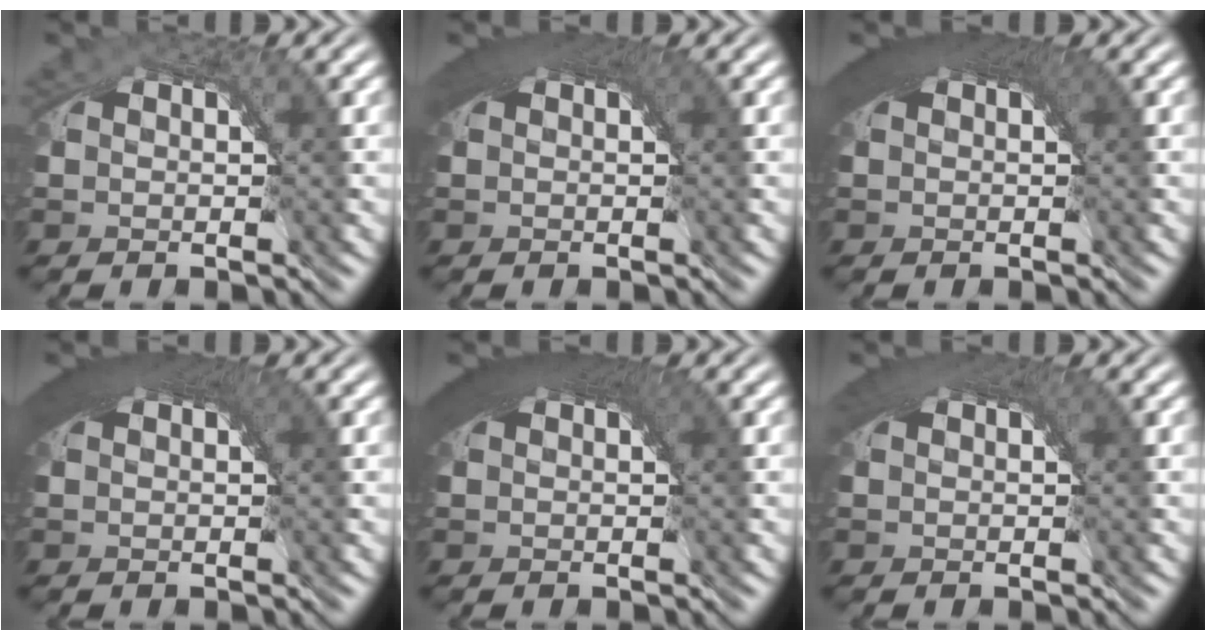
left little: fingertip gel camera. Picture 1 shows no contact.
{"total": 3.9, "force": [1.2, 1.3, 3.5], "torque": [-0.041, 0.008, 0.015]}
{"total": 5.0, "force": [1.6, 1.7, 4.4], "torque": [-0.052, 0.013, 0.019]}
{"total": 5.2, "force": [1.6, 1.9, 4.6], "torque": [-0.056, 0.013, 0.018]}
{"total": 5.9, "force": [1.9, 2.1, 5.2], "torque": [-0.061, 0.016, 0.021]}
{"total": 3.1, "force": [1.0, 1.0, 2.8], "torque": [-0.032, 0.004, 0.013]}